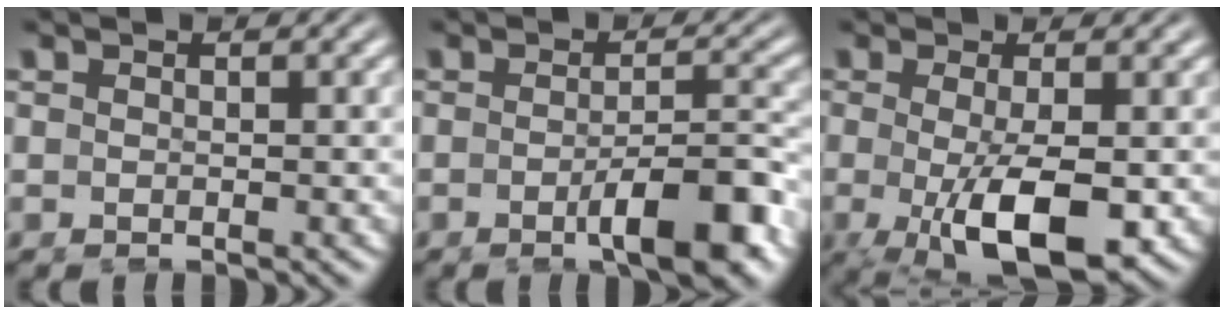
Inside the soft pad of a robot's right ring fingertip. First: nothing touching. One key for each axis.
{"total": 5.2, "fx": -2.6, "fy": 1.2, "fz": 4.3, "tx": -0.057, "ty": -0.003, "tz": -0.049}
{"total": 7.0, "fx": -2.5, "fy": 2.1, "fz": 6.2, "tx": -0.107, "ty": -0.022, "tz": -0.030}